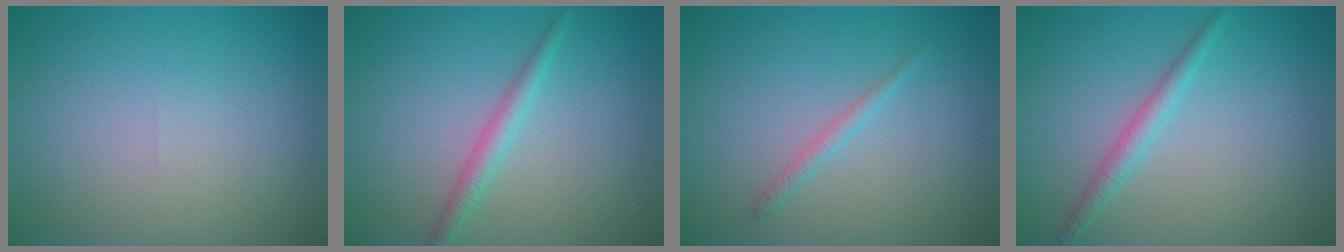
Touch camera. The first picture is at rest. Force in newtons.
{"total": 1.8, "press": 1.8, "slide": 0.1}
{"total": 1.0, "press": 1.0, "slide": 0.1}
{"total": 1.7, "press": 1.7, "slide": 0.0}